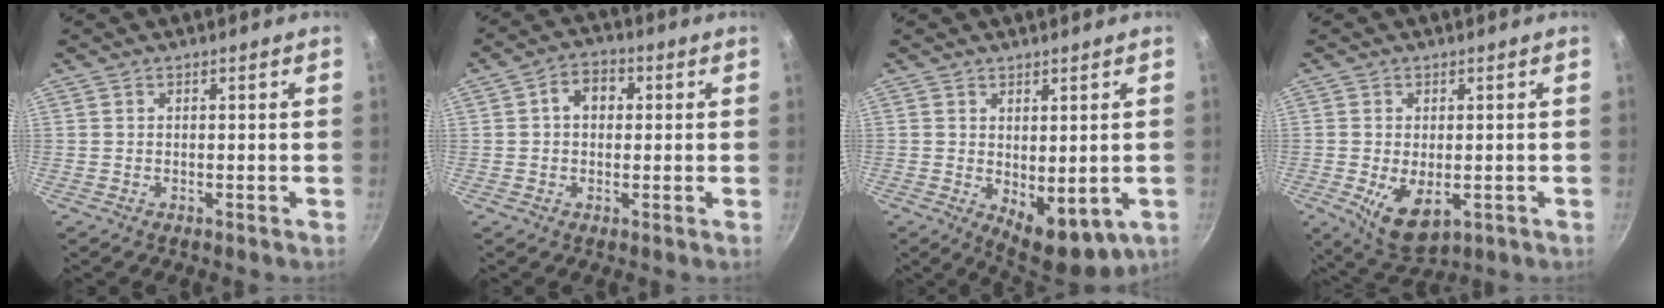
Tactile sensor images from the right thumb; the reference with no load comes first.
{"total": 5.8, "force": [1.0, 4.3, 3.7], "torque": [-0.033, 0.013, 0.006]}
{"total": 8.7, "force": [-0.2, 4.6, 7.4], "torque": [-0.082, -0.017, 0.013]}
{"total": 8.1, "force": [-1.9, 4.5, 6.5], "torque": [-0.103, -0.016, -0.018]}